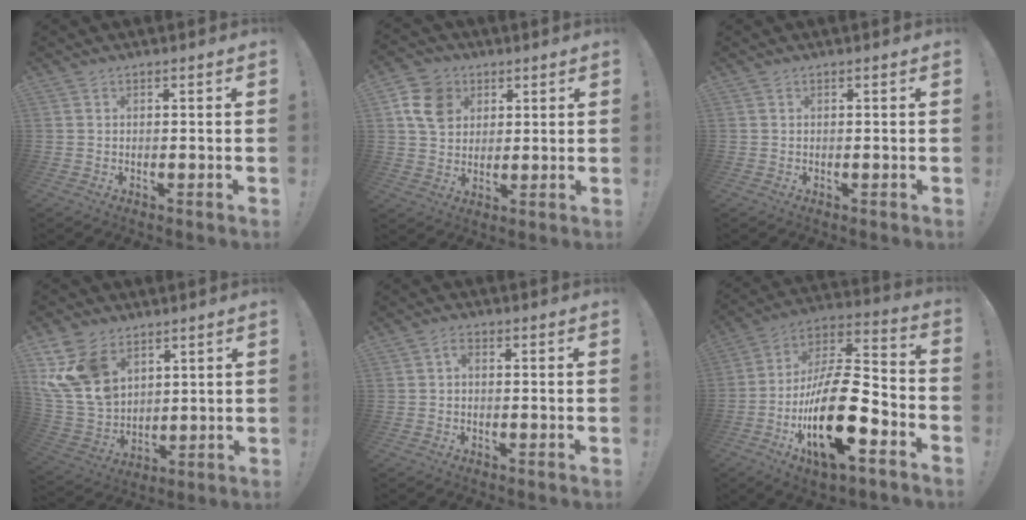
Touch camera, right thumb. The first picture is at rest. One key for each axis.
{"total": 10.5, "fx": 4.2, "fy": 8.5, "fz": 4.4, "tx": -0.063, "ty": -0.011, "tz": 0.087}
{"total": 0.0}
{"total": 15.9, "fx": 7.5, "fy": 11.1, "fz": 8.5, "tx": -0.181, "ty": -0.042, "tz": 0.146}
{"total": 1.8, "fx": -0.2, "fy": 1.1, "fz": 1.4, "tx": -0.023, "ty": 0.004, "tz": -0.007}
{"total": 25.0, "fx": -8.5, "fy": 9.9, "fz": 21.3, "tx": -0.405, "ty": 0.044, "tz": -0.137}